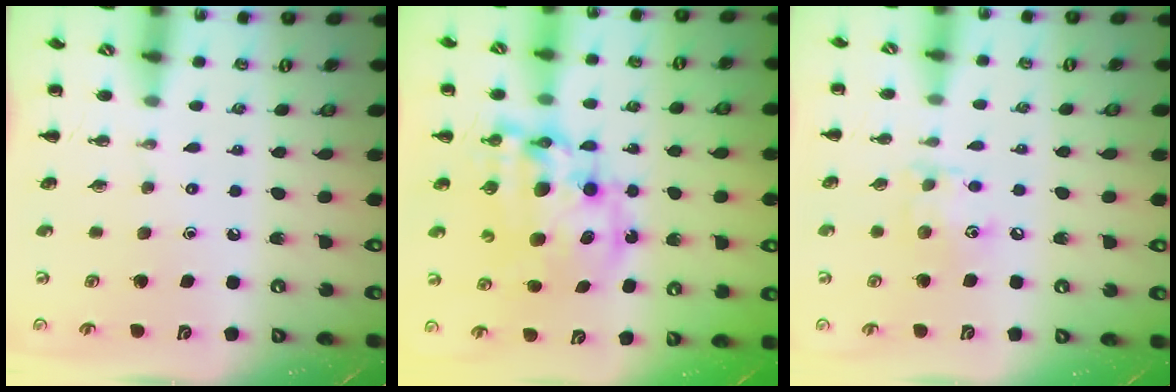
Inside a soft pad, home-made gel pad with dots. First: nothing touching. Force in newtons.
{"total": 14.1, "press": 13.7, "slide": 3.3}
{"total": 7.9, "press": 7.8, "slide": 0.9}